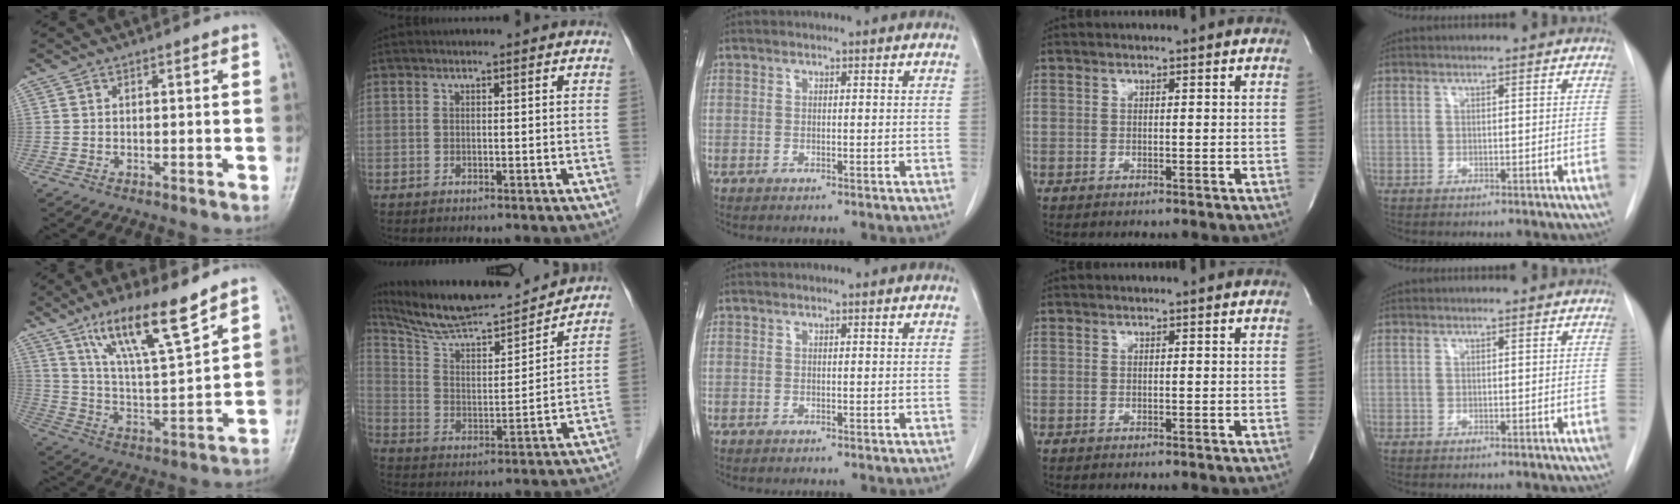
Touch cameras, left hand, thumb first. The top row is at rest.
{"thumb": {"total": 14.3, "force": [9.8, 2.3, 10.2], "torque": [-0.173, -0.056, 0.187]}, "index": {"total": 18.0, "force": [16.9, 1.3, 6.1], "torque": [-0.112, 0.001, 0.275]}}